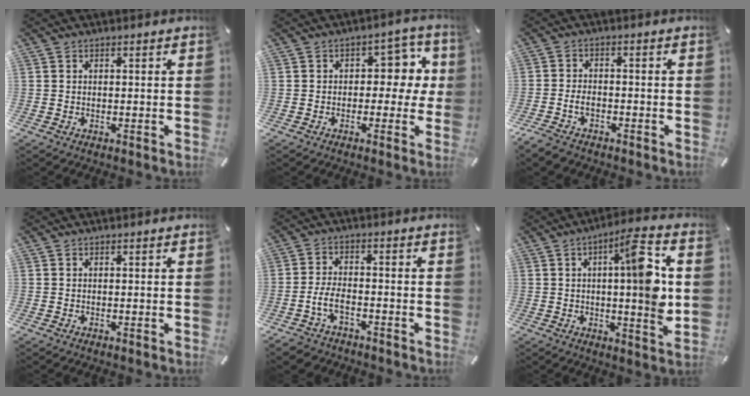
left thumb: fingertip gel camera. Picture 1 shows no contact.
{"total": 8.1, "force": [1.4, 5.6, 5.7], "torque": [-0.067, -0.004, 0.017]}
{"total": 3.8, "force": [-2.1, 2.4, 2.2], "torque": [-0.050, 0.009, -0.041]}
{"total": 0.0}
{"total": 5.9, "force": [-3.0, 3.3, 3.8], "torque": [-0.089, 0.013, -0.059]}
{"total": 14.7, "force": [2.3, 2.5, 14.3], "torque": [-0.215, -0.006, 0.031]}